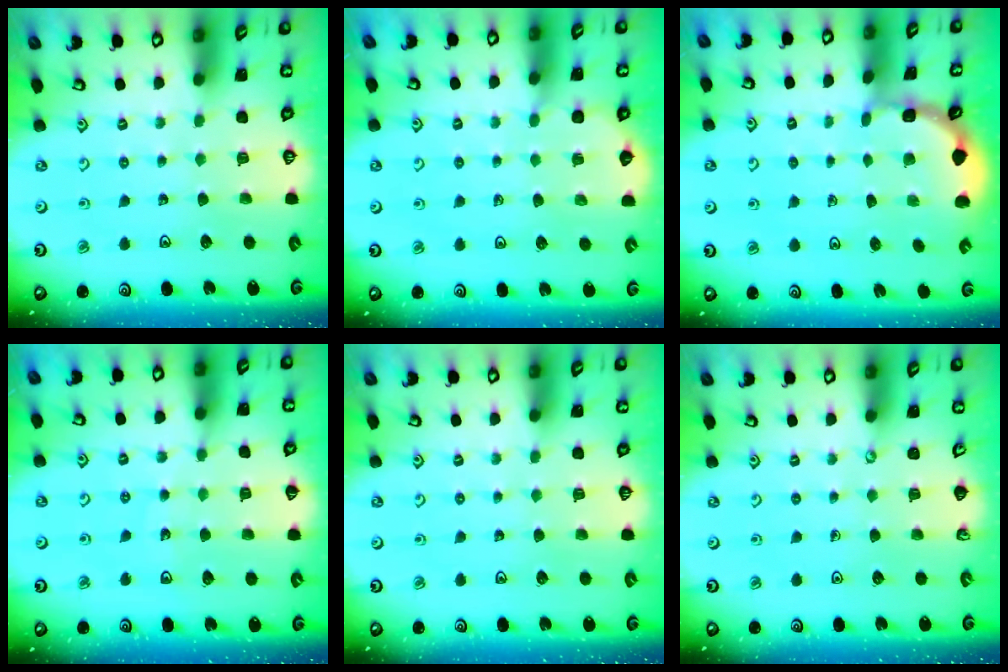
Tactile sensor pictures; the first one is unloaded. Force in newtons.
{"total": 2.4, "press": 2.4, "slide": 0.2}
{"total": 1.5, "press": 1.5, "slide": 0.2}
{"total": 4.0, "press": 3.5, "slide": 1.8}
{"total": 0.0}
{"total": 0.0}